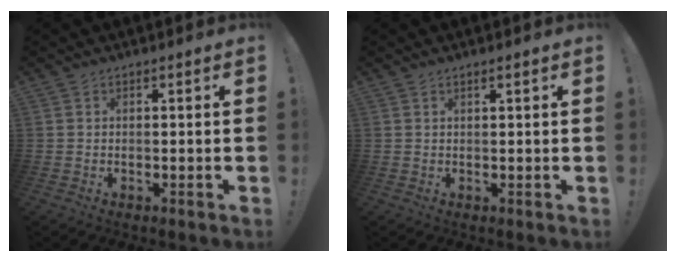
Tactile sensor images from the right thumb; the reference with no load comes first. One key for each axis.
{"total": 1.2, "fx": 0.8, "fy": -0.1, "fz": 0.9, "tx": -0.011, "ty": -0.003, "tz": 0.011}